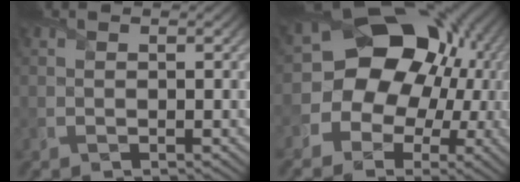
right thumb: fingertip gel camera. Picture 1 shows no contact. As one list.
[{"total": 16.0, "force": [0.7, 14.1, 7.7], "torque": [-0.144, 0.003, -0.008]}]